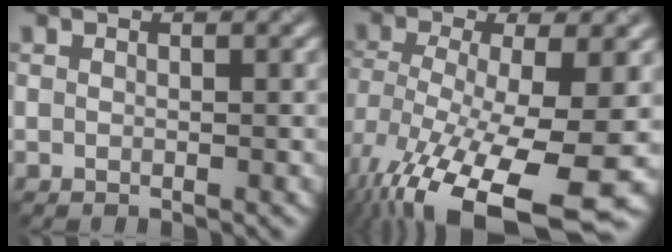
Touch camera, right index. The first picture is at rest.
{"total": 15.0, "force": [-7.4, 5.0, 12.1], "torque": [-0.241, -0.032, -0.109]}